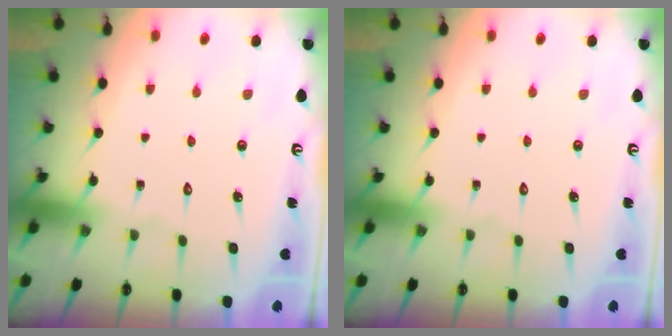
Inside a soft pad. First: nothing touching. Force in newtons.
{"total": 0.0}